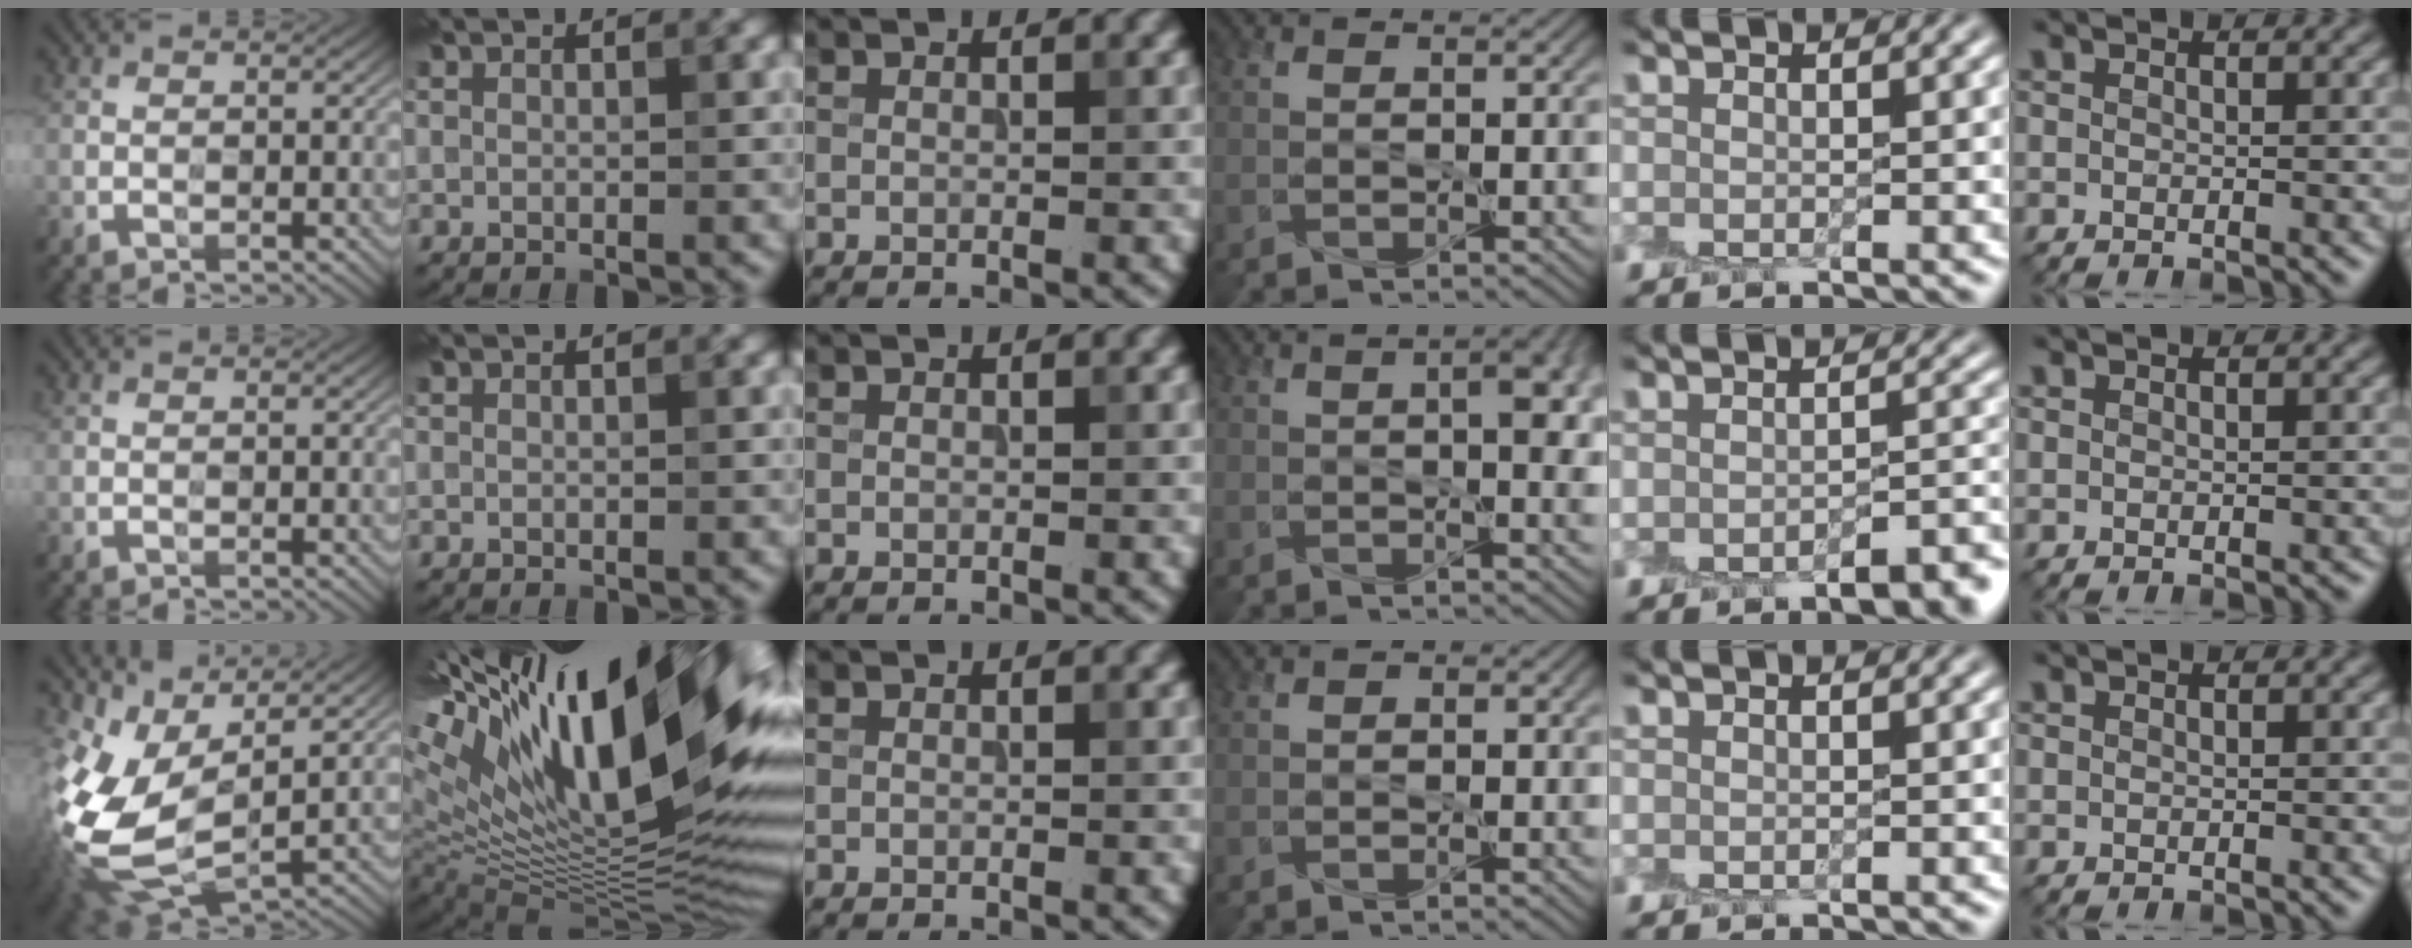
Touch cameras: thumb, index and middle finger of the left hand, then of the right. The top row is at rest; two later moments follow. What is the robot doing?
{"motion": "peel", "object": "cling film"}